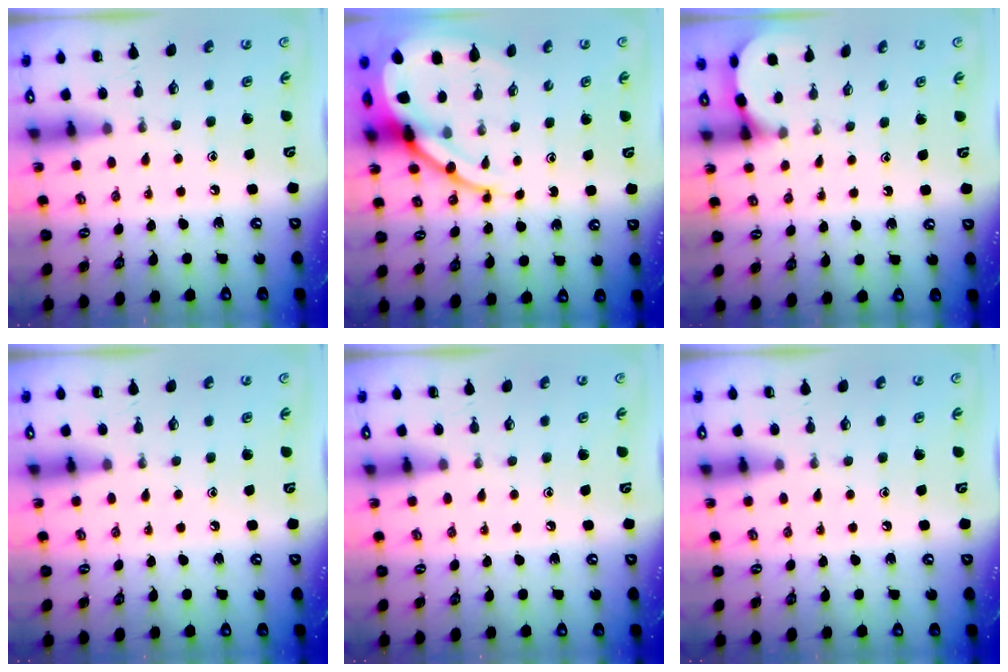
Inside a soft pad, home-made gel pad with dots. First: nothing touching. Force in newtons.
{"total": 12.5, "press": 12.4, "slide": 1.4}
{"total": 1.9, "press": 1.9, "slide": 0.2}
{"total": 0.0}
{"total": 0.0}
{"total": 0.0}